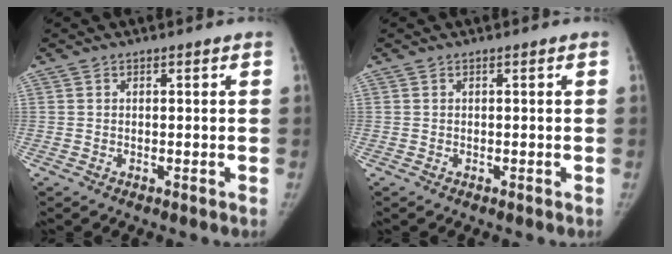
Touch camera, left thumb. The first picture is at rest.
{"total": 0.0}